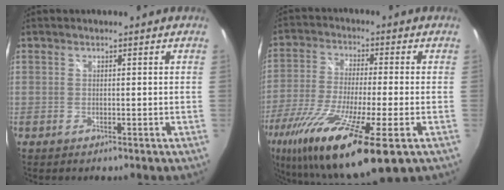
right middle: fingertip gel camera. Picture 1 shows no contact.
{"total": 22.4, "force": [-12.5, 3.9, 18.1], "torque": [-0.362, -0.073, -0.222]}